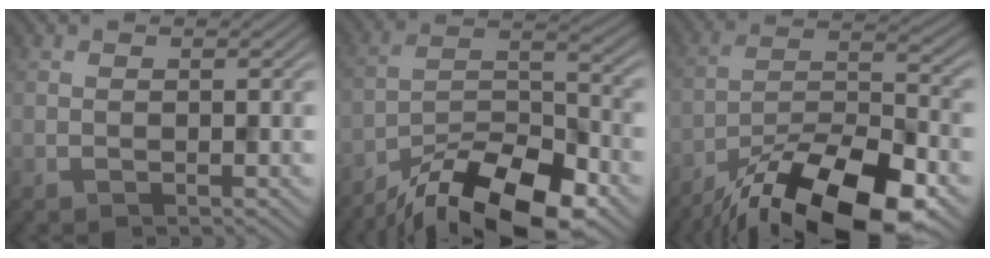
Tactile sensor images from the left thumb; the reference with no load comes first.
{"total": 14.7, "force": [-11.5, 4.3, 8.2], "torque": [-0.151, -0.014, -0.199]}
{"total": 16.0, "force": [-11.6, 4.6, 10.1], "torque": [-0.187, -0.014, -0.200]}